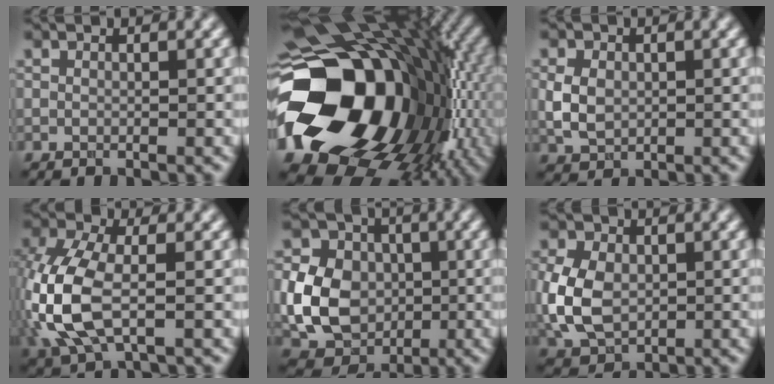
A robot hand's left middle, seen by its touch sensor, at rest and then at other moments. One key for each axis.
{"total": 20.1, "fx": -2.7, "fy": 15.2, "fz": 12.8, "tx": -0.252, "ty": -0.038, "tz": -0.023}
{"total": 2.8, "fx": -0.1, "fy": 2.2, "fz": 1.7, "tx": -0.040, "ty": 0.002, "tz": 0.004}
{"total": 6.9, "fx": -1.2, "fy": 3.7, "fz": 5.7, "tx": -0.144, "ty": 0.005, "tz": -0.023}
{"total": 7.8, "fx": -1.0, "fy": 6.3, "fz": 4.5, "tx": -0.096, "ty": -0.001, "tz": -0.018}
{"total": 6.6, "fx": -0.6, "fy": 4.9, "fz": 4.4, "tx": -0.114, "ty": 0.001, "tz": -0.009}